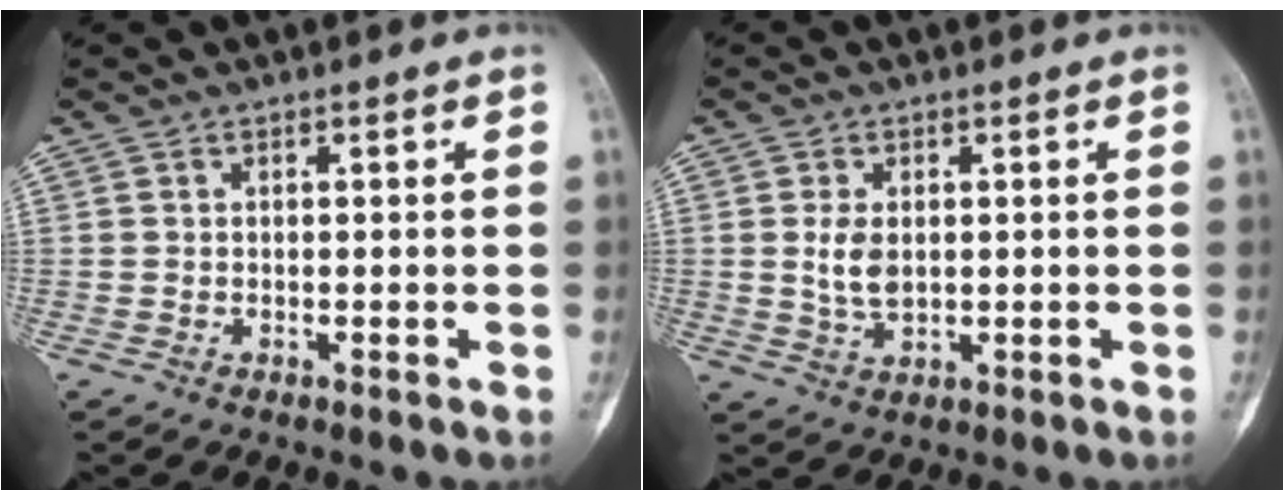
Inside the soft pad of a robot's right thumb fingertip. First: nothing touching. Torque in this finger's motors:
{"motor_torque": [1.01, 0.13, 0.18, -0.59, 0.16]}